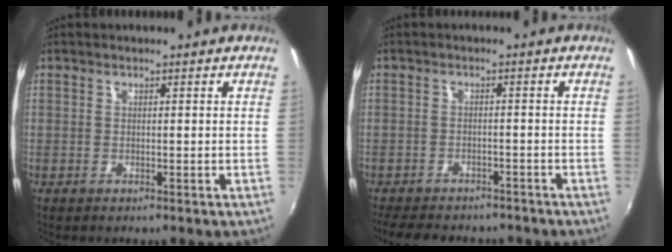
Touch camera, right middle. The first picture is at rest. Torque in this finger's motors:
{"motor_torque": [0.85, -1.05, 0.12, 0.02]}